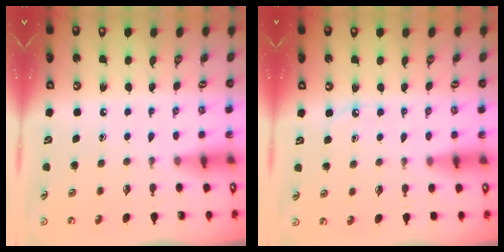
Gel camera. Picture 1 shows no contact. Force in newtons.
{"total": 4.0, "press": 3.9, "slide": 0.6}